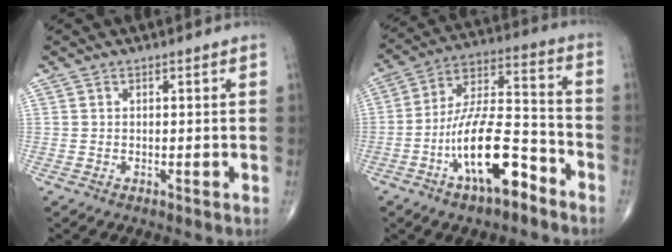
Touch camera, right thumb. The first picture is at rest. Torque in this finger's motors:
{"motor_torque": [2.55, 2.46, 1.37, -1.40, 0.57]}